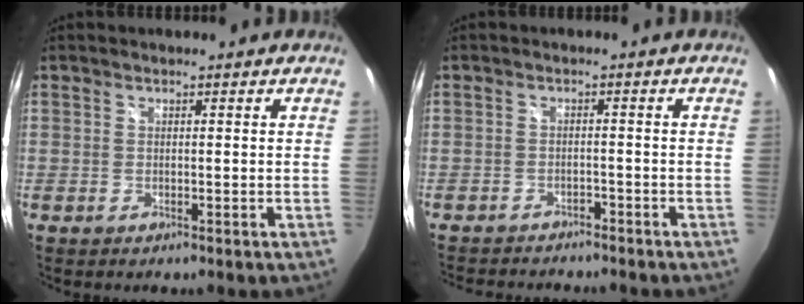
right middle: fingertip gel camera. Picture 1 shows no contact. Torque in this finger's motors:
{"motor_torque": [1.07, -1.07, 0.06, 0.03]}